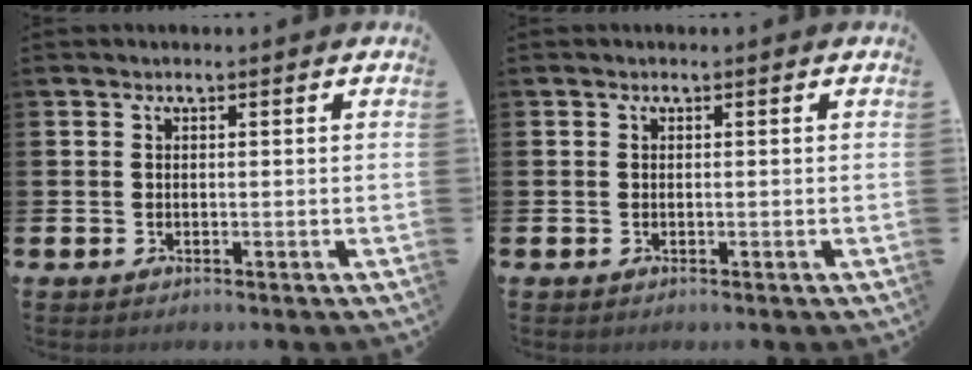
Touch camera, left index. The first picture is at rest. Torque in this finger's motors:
{"motor_torque": [-0.04, -0.03, 0.04, 0.02]}